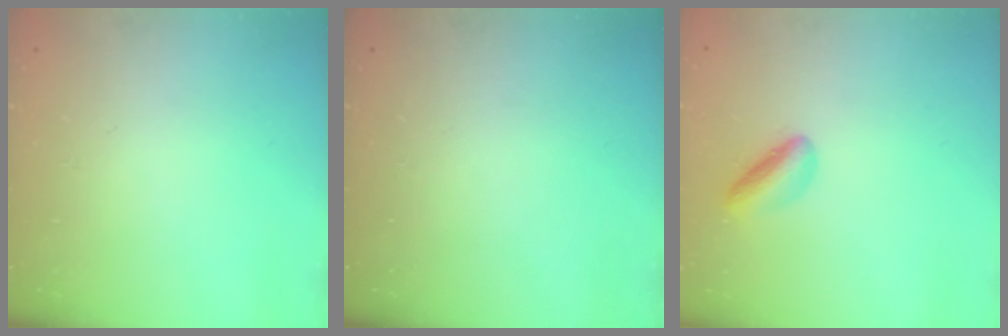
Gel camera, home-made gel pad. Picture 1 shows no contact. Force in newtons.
{"total": 0.0}
{"total": 4.8, "press": 4.8, "slide": 0.5}